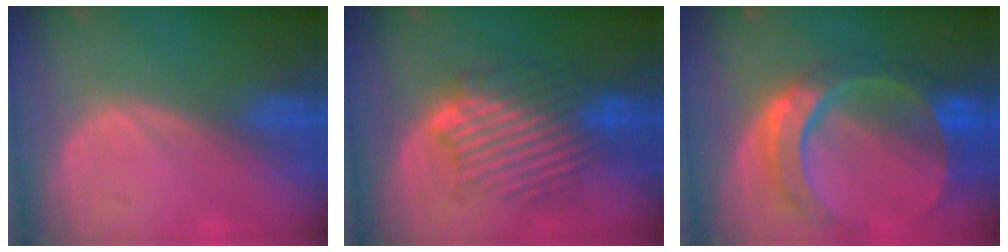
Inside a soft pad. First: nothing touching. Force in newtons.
{"total": 8.9, "press": 8.6, "slide": 2.3}
{"total": 11.0, "press": 9.3, "slide": 5.9}